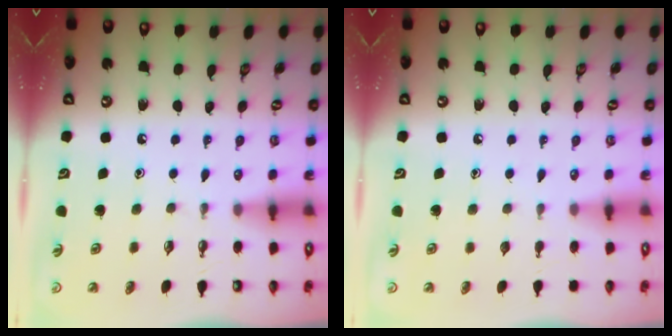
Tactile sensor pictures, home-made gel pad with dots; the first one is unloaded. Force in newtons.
{"total": 0.0}